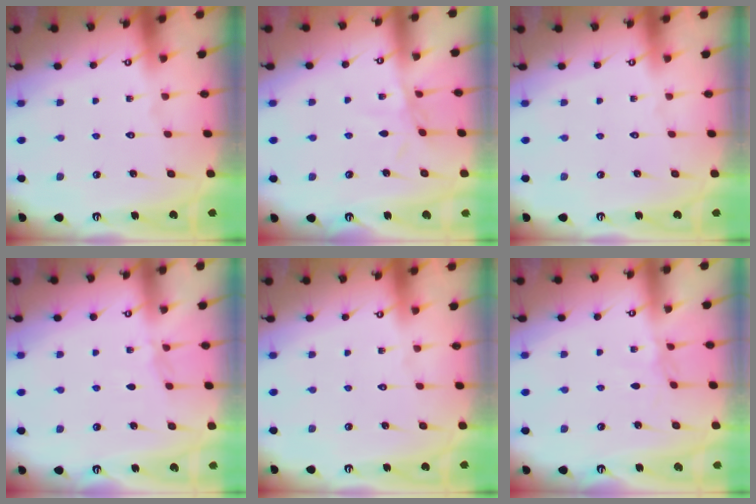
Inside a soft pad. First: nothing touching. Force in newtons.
{"total": 2.8, "press": 2.8, "slide": 0.2}
{"total": 0.0}
{"total": 3.0, "press": 3.0, "slide": 0.5}
{"total": 0.0}
{"total": 2.9, "press": 2.9, "slide": 0.5}